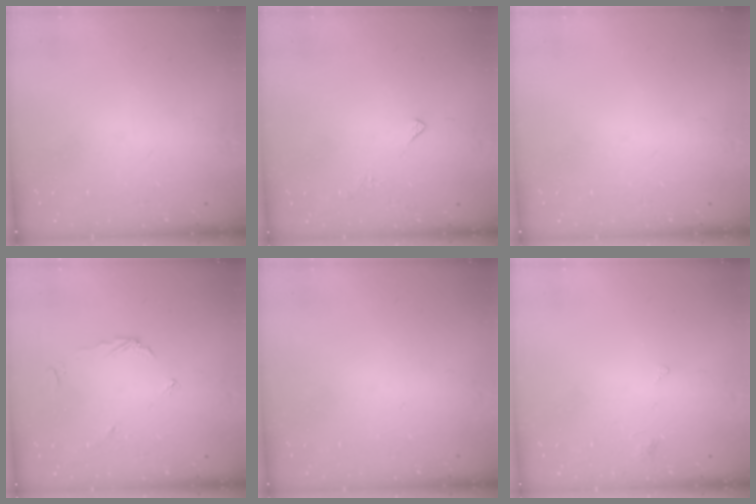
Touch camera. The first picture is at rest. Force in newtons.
{"total": 3.7, "press": 3.6, "slide": 0.5}
{"total": 0.0}
{"total": 3.4, "press": 3.4, "slide": 0.4}
{"total": 1.8, "press": 1.8, "slide": 0.1}
{"total": 2.5, "press": 2.4, "slide": 0.5}